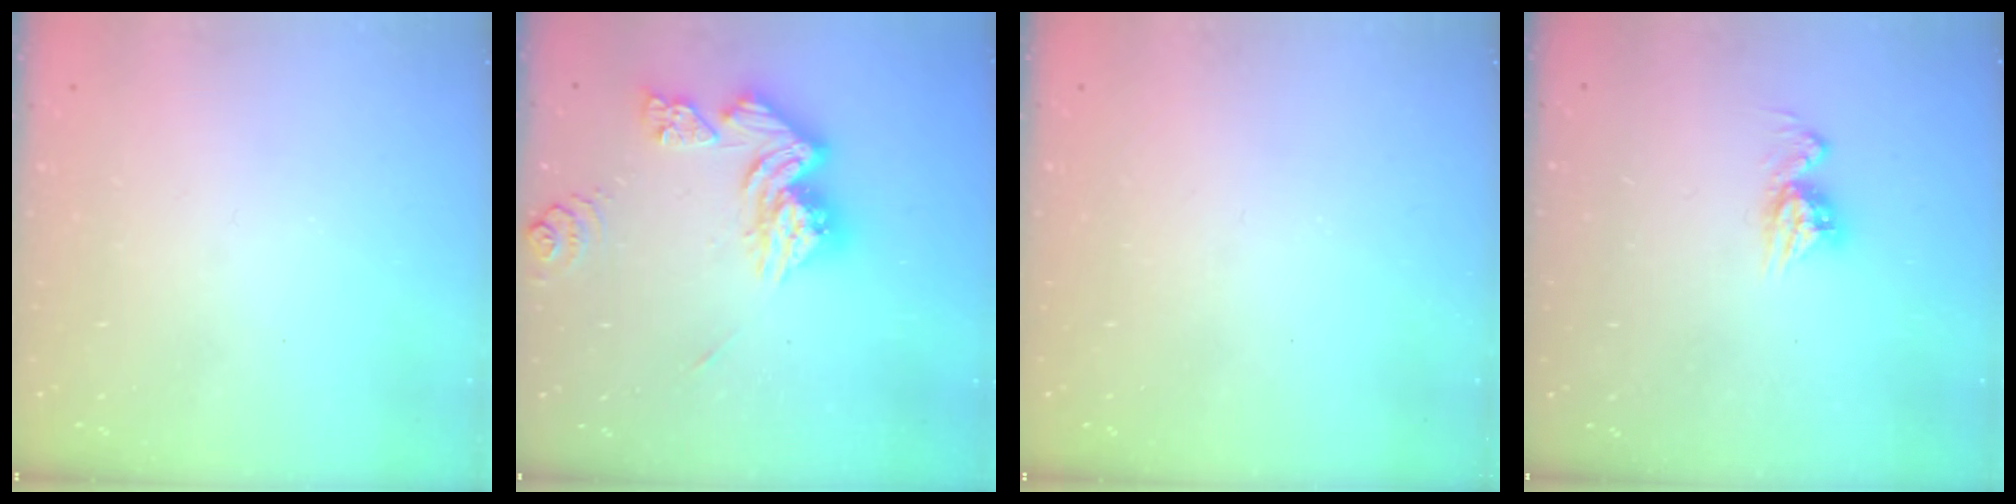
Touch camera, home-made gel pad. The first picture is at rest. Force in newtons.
{"total": 14.6, "press": 14.5, "slide": 1.5}
{"total": 0.0}
{"total": 8.0, "press": 8.0, "slide": 0.7}